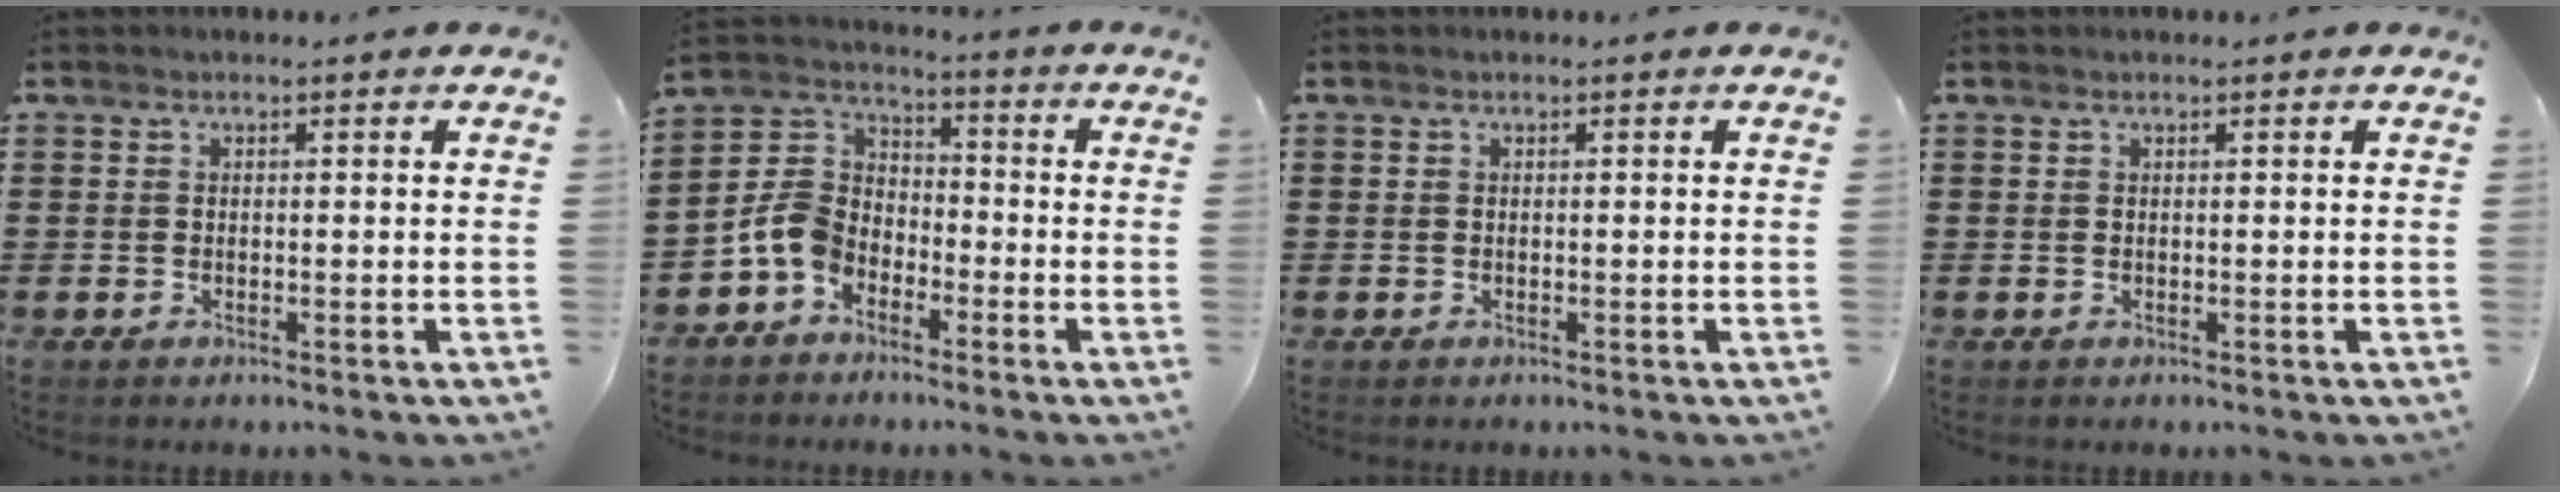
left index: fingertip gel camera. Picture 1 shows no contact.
{"total": 6.4, "force": [-3.2, 4.6, 3.1], "torque": [-0.098, 0.004, -0.071]}
{"total": 0.0}
{"total": 0.0}